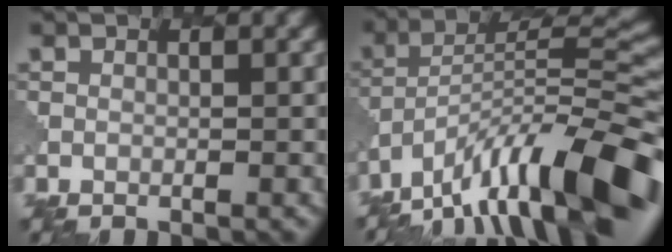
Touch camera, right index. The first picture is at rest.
{"total": 14.1, "force": [-9.1, 3.9, 10.1], "torque": [-0.163, 0.027, -0.156]}